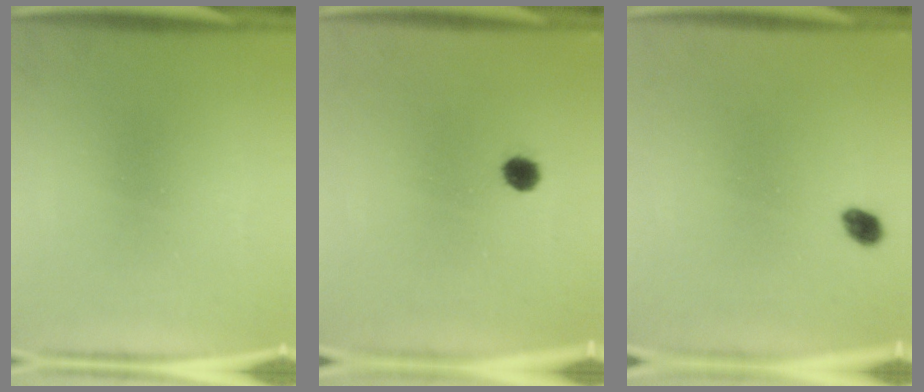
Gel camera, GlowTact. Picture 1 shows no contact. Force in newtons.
{"total": 2.4}
{"total": 2.0}